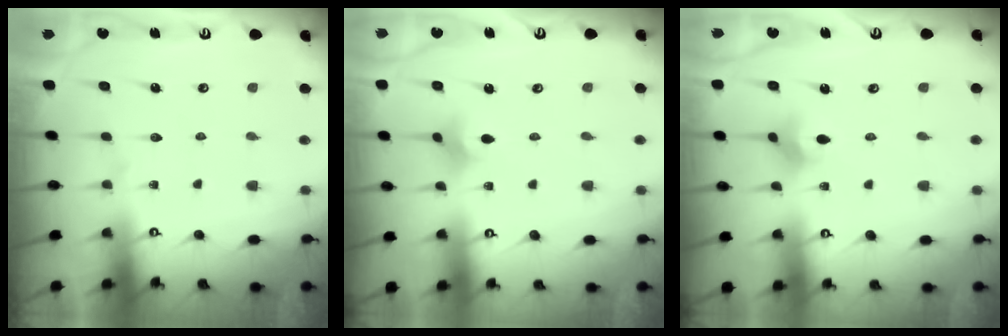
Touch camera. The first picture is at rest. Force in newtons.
{"total": 2.4, "press": 2.3, "slide": 0.4}
{"total": 2.9, "press": 2.8, "slide": 0.8}